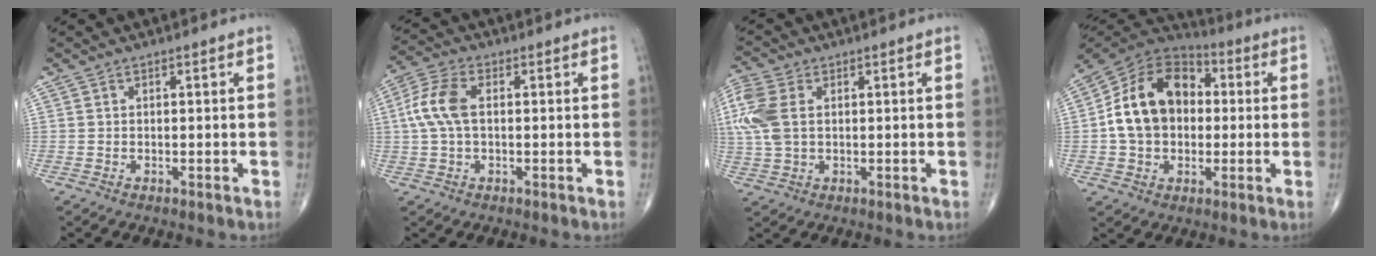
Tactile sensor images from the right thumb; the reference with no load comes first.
{"total": 7.8, "force": [0.7, 4.3, 6.5], "torque": [-0.155, 0.020, 0.010]}
{"total": 9.5, "force": [1.8, 6.0, 7.1], "torque": [-0.192, 0.013, 0.038]}
{"total": 16.7, "force": [0.6, 12.3, 11.3], "torque": [-0.169, 0.032, 0.002]}